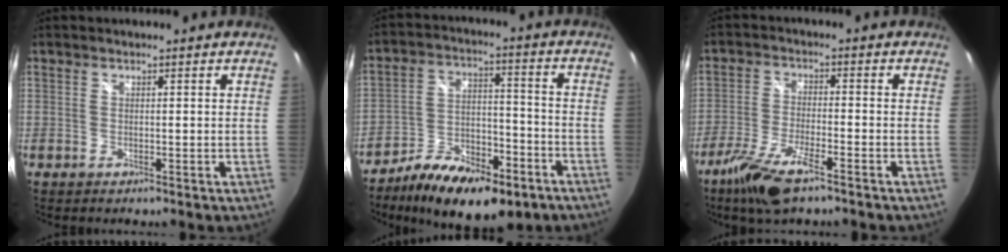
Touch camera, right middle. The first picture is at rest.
{"total": 18.7, "force": [-12.2, 8.1, 11.7], "torque": [-0.203, -0.012, -0.186]}
{"total": 10.2, "force": [-6.9, 2.3, 7.1], "torque": [-0.167, -0.023, -0.134]}